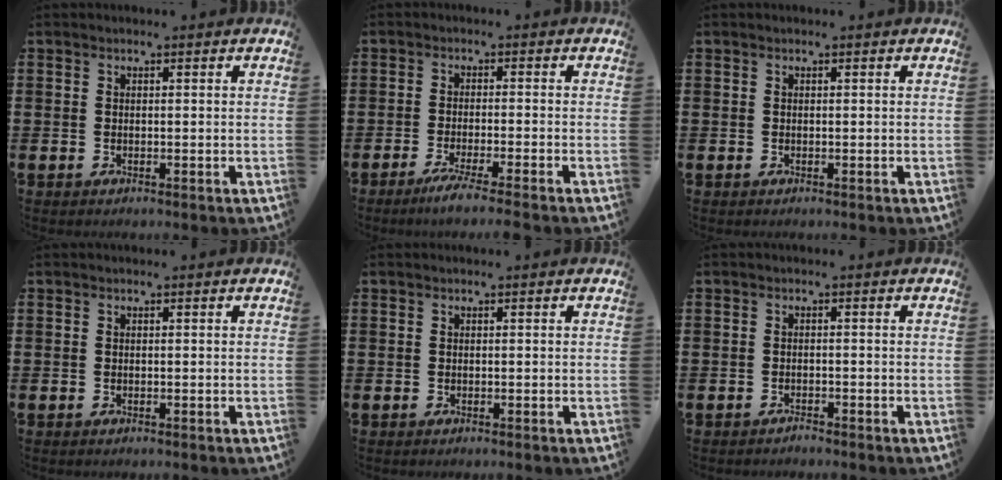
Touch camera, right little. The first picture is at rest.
{"total": 3.0, "force": [-2.1, -0.2, 2.1], "torque": [-0.039, -0.007, -0.039]}
{"total": 0.0}
{"total": 0.0}
{"total": 0.0}
{"total": 0.8, "force": [-0.8, 0.0, 0.1], "torque": [-0.004, -0.002, -0.016]}